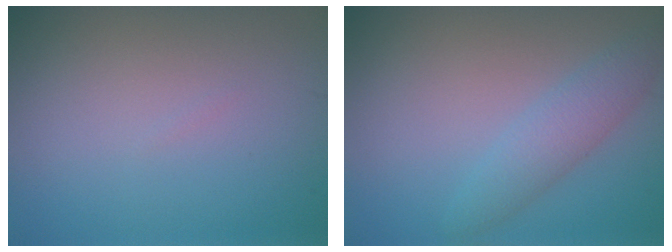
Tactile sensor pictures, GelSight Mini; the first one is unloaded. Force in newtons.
{"total": 2.8, "press": 2.8, "slide": 0.2}